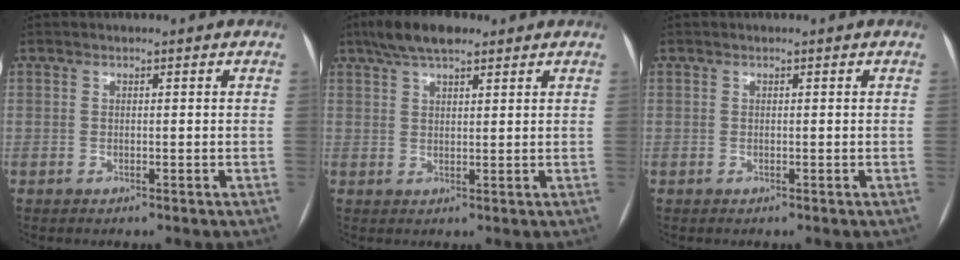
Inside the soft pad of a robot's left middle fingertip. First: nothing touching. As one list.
[{"total": 6.6, "force": [4.8, 2.0, 4.0], "torque": [-0.080, 0.023, 0.083]}, {"total": 0.0}]